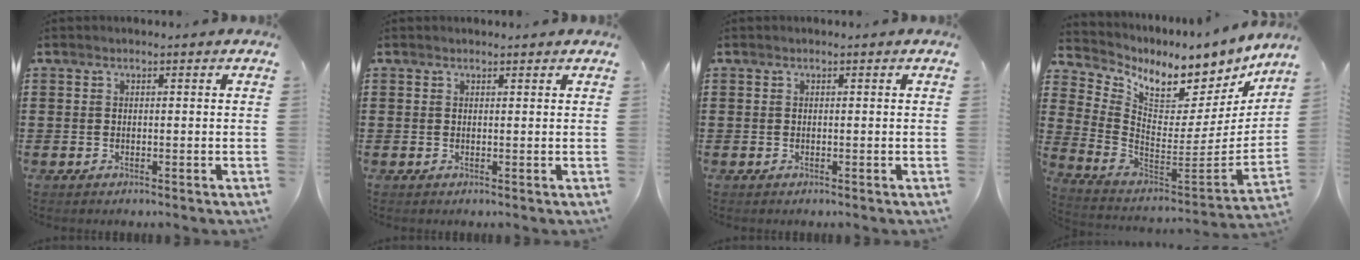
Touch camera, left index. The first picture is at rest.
{"total": 0.6, "force": [0.6, 0.2, 0.0], "torque": [-0.002, 0.001, 0.013]}
{"total": 0.0}
{"total": 6.8, "force": [6.2, 2.2, 1.9], "torque": [-0.072, -0.068, 0.104]}